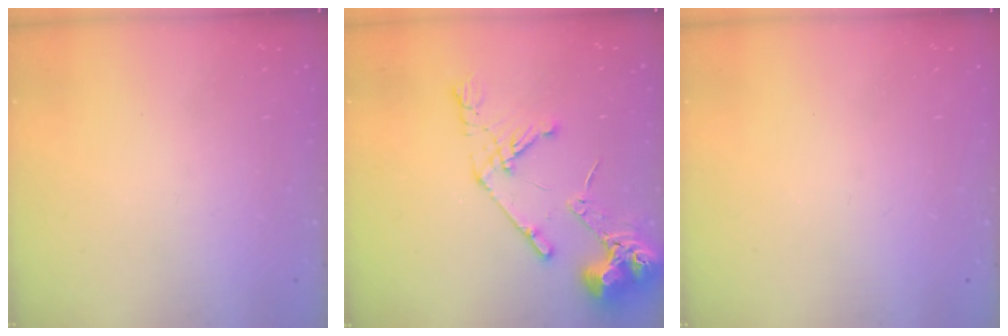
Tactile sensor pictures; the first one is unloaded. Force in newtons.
{"total": 15.0, "press": 14.9, "slide": 1.8}
{"total": 0.0}